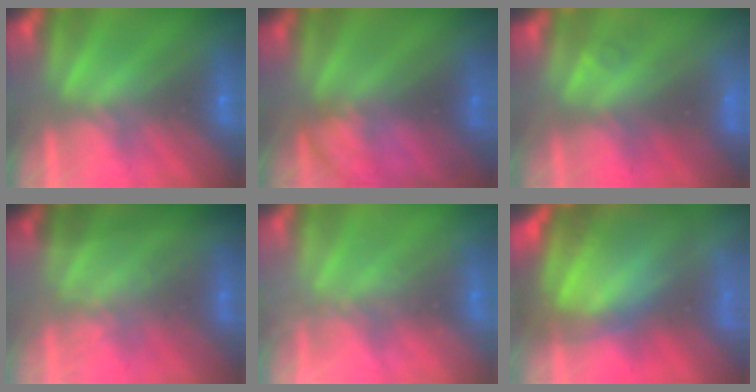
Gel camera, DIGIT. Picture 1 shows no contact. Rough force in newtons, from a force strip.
{"total": 2.3}
{"total": 4.6}
{"total": 1.3}
{"total": 2.0}
{"total": 8.0}